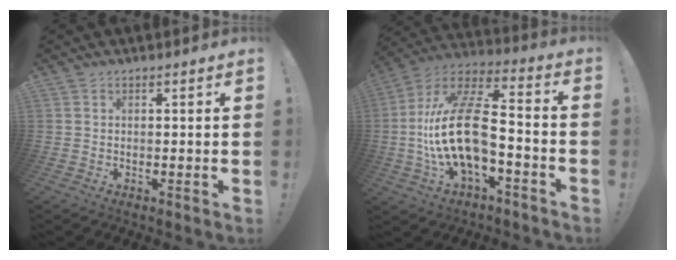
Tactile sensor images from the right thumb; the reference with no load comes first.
{"total": 21.1, "force": [-3.7, 9.4, 18.5], "torque": [-0.363, 0.027, -0.059]}